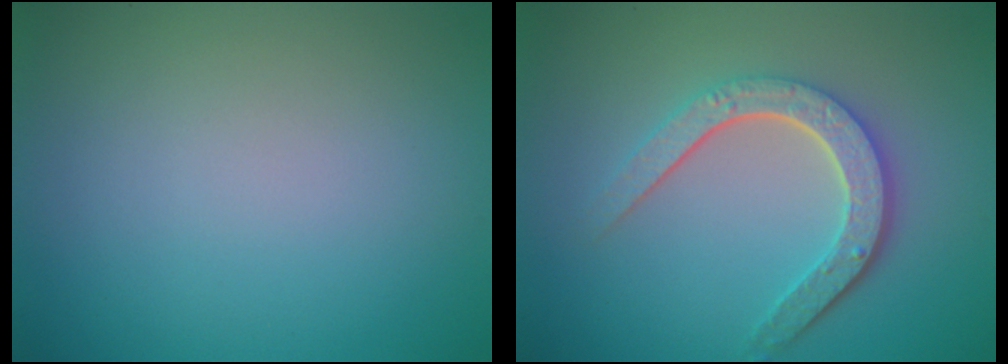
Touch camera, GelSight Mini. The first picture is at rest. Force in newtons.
{"total": 4.8, "press": 3.6, "slide": 3.1}